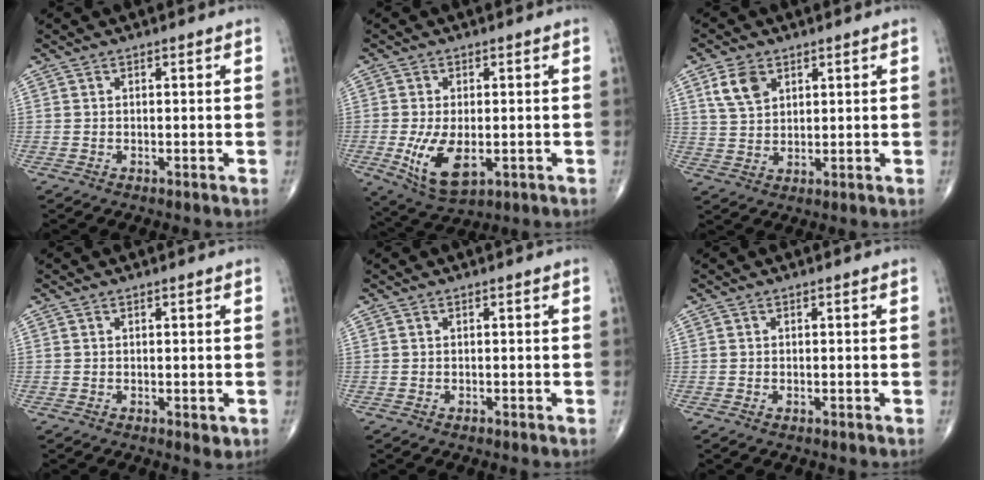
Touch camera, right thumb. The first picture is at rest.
{"total": 9.5, "force": [-1.9, 4.9, 7.9], "torque": [-0.148, -0.017, -0.021]}
{"total": 6.0, "force": [3.0, 3.9, 3.5], "torque": [-0.057, -0.009, 0.061]}
{"total": 1.6, "force": [-0.1, 0.8, 1.4], "torque": [-0.014, -0.005, 0.002]}
{"total": 0.0}
{"total": 0.0}